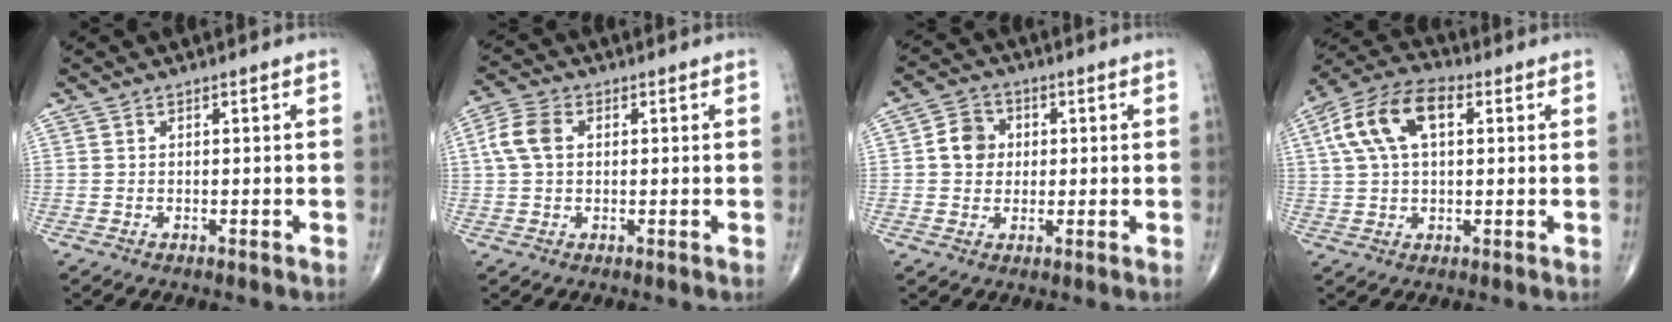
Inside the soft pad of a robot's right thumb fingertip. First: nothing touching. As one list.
[{"total": 5.9, "force": [1.0, 4.0, 4.2], "torque": [-0.094, 0.015, 0.015]}, {"total": 6.0, "force": [0.7, 5.2, 2.8], "torque": [-0.029, 0.008, 0.004]}, {"total": 12.4, "force": [3.6, 6.7, 9.8], "torque": [-0.190, 0.027, 0.060]}]